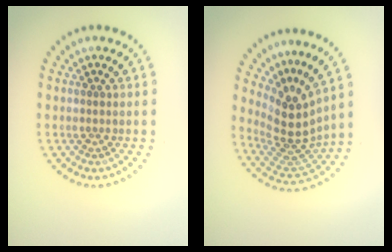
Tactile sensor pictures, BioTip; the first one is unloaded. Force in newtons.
{"total": 4.4, "press": 3.0, "slide": 3.2}